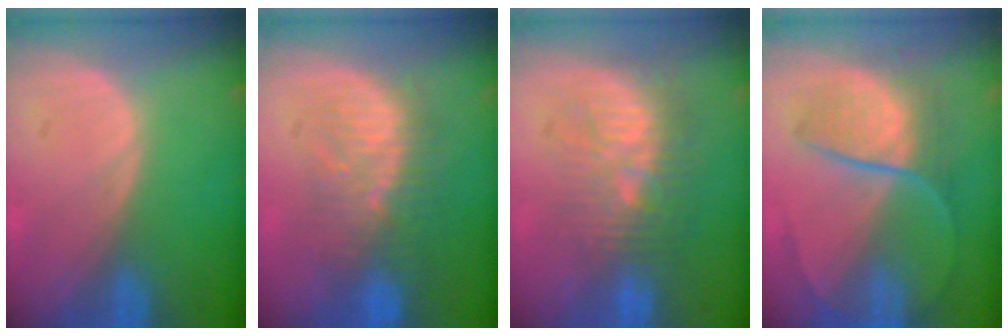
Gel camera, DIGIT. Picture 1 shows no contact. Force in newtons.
{"total": 9.0, "press": 8.1, "slide": 3.7}
{"total": 9.2, "press": 8.5, "slide": 3.4}
{"total": 7.9, "press": 7.2, "slide": 3.2}